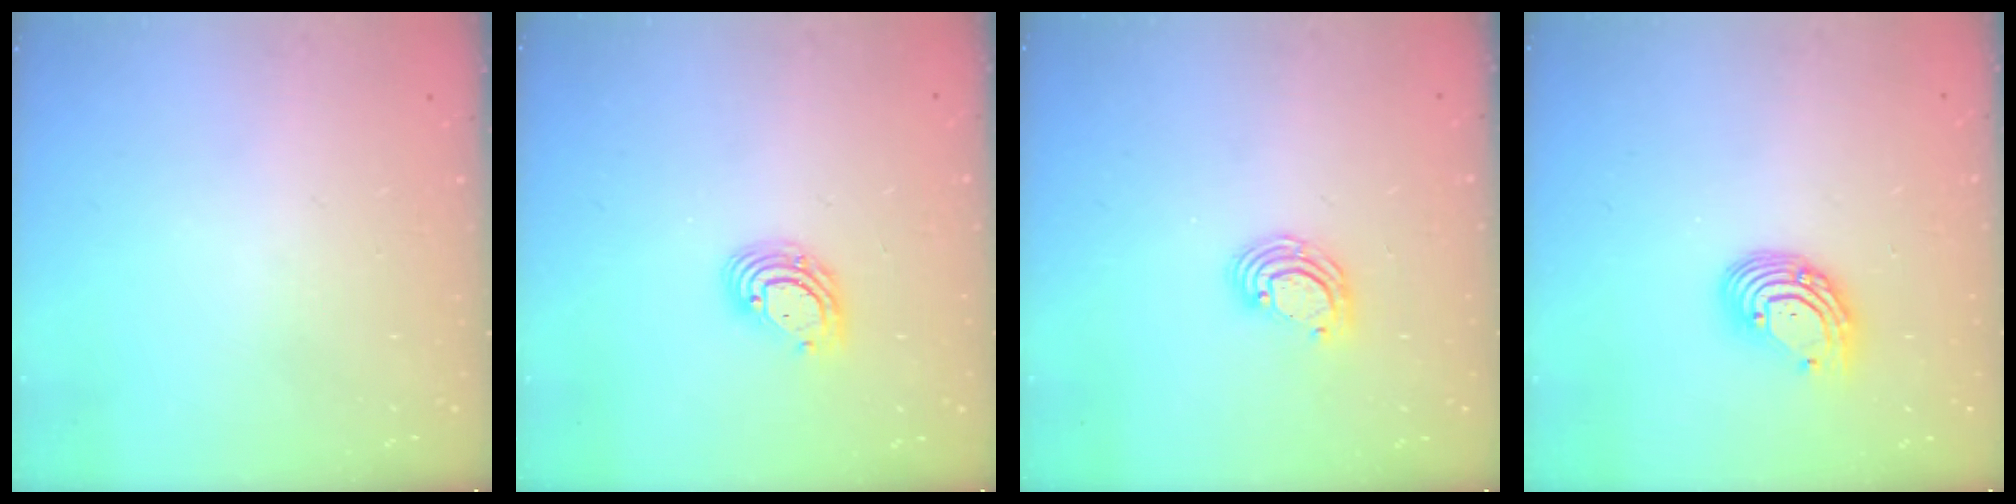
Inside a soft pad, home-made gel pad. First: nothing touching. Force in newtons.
{"total": 8.0, "press": 7.8, "slide": 1.5}
{"total": 6.5, "press": 6.5, "slide": 0.6}
{"total": 8.9, "press": 8.8, "slide": 0.8}